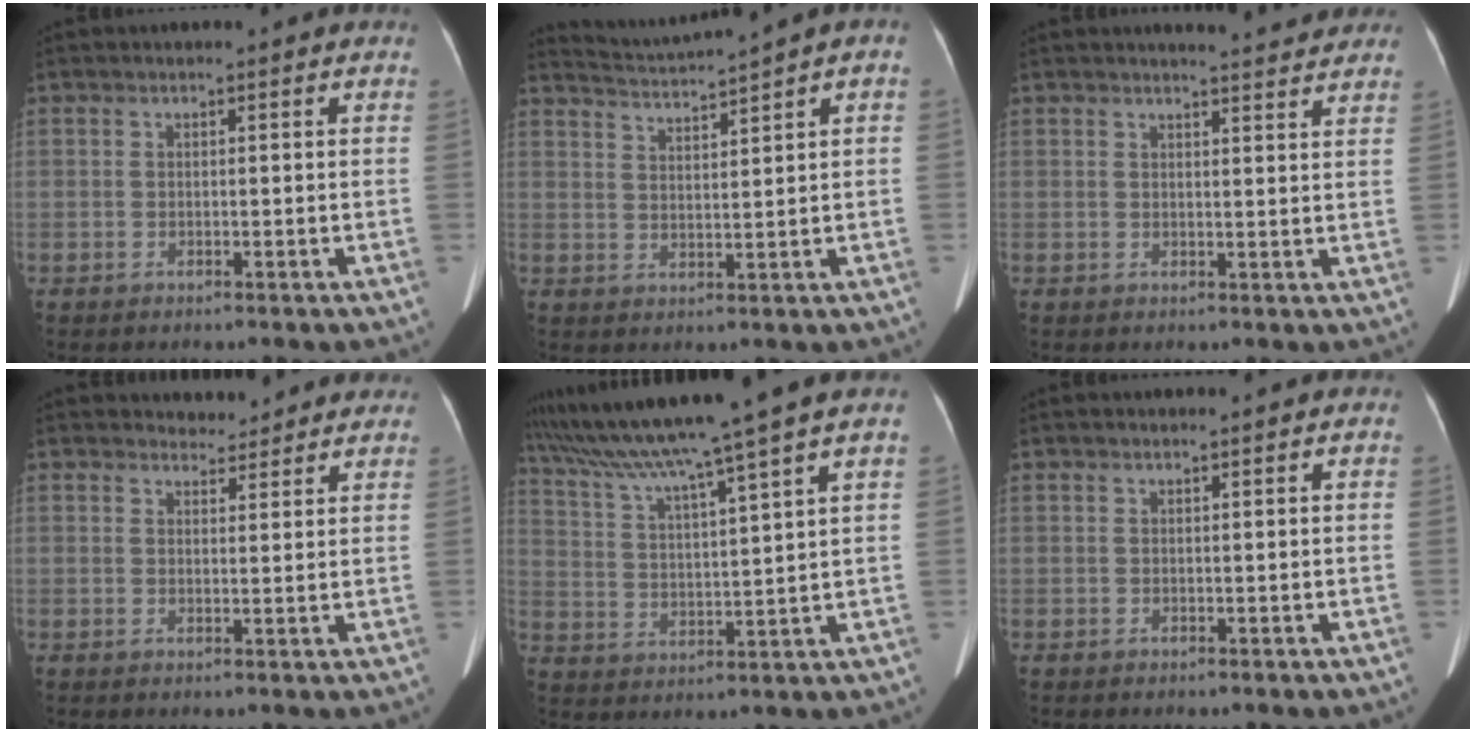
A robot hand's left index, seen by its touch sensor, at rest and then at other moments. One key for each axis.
{"total": 4.2, "fx": 3.8, "fy": -1.3, "fz": 1.2, "tx": -0.030, "ty": 0.001, "tz": 0.079}
{"total": 6.5, "fx": 6.1, "fy": 0.5, "fz": 2.0, "tx": -0.027, "ty": 0.000, "tz": 0.063}
{"total": 4.5, "fx": 4.3, "fy": 1.5, "fz": 0.0, "tx": 0.005, "ty": 0.008, "tz": 0.048}
{"total": 14.3, "fx": 11.8, "fy": -2.9, "fz": 7.6, "tx": -0.138, "ty": -0.005, "tz": 0.194}
{"total": 0.9, "fx": 0.8, "fy": -0.1, "fz": 0.3, "tx": -0.011, "ty": 0.009, "tz": 0.013}